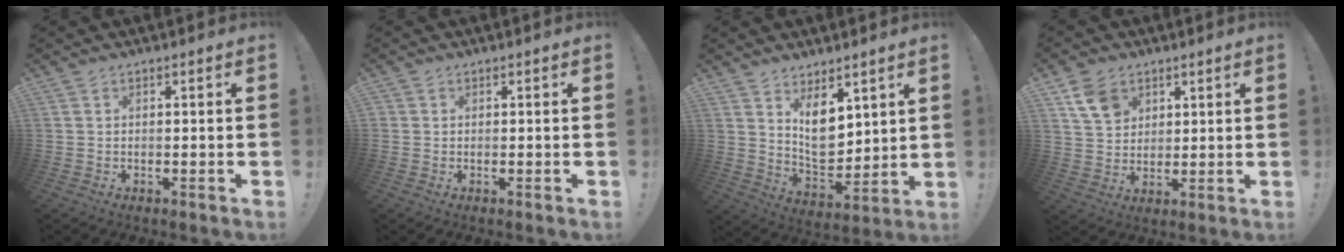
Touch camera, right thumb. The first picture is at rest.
{"total": 0.5, "force": [0.1, 0.5, 0.0], "torque": [-0.001, 0.000, 0.002]}
{"total": 10.8, "force": [5.6, 7.0, 6.0], "torque": [-0.083, -0.046, 0.110]}
{"total": 9.2, "force": [5.1, 6.8, 3.6], "torque": [-0.047, -0.028, 0.101]}